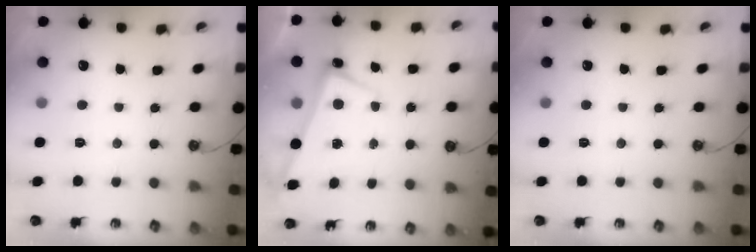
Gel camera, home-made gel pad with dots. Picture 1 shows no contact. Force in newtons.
{"total": 2.5, "press": 2.3, "slide": 1.0}
{"total": 0.0}